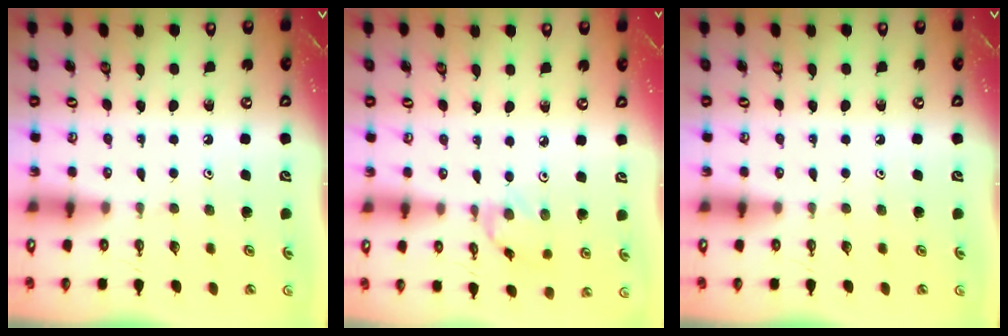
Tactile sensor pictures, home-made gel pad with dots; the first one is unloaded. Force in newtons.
{"total": 0.9, "press": 0.8, "slide": 0.3}
{"total": 0.0}